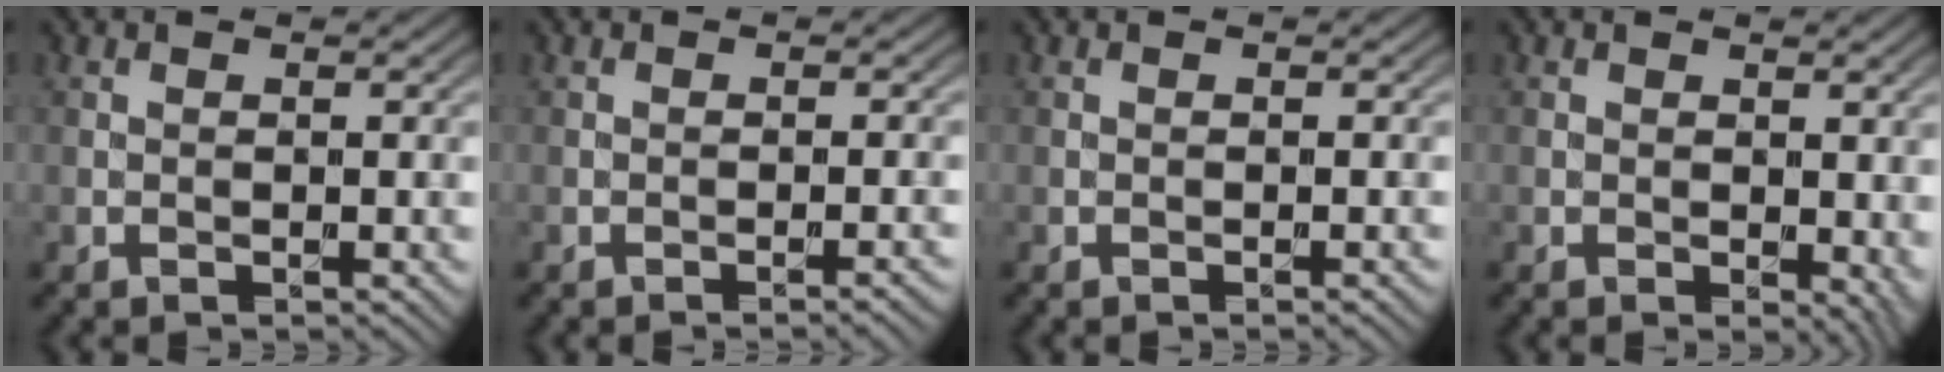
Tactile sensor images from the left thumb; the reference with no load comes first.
{"total": 1.5, "force": [-0.7, 0.3, 1.3], "torque": [-0.011, 0.004, -0.015]}
{"total": 0.7, "force": [-0.3, 0.1, 0.6], "torque": [-0.008, -0.001, -0.005]}
{"total": 2.9, "force": [-0.1, 1.6, 2.4], "torque": [-0.023, -0.007, 0.000]}